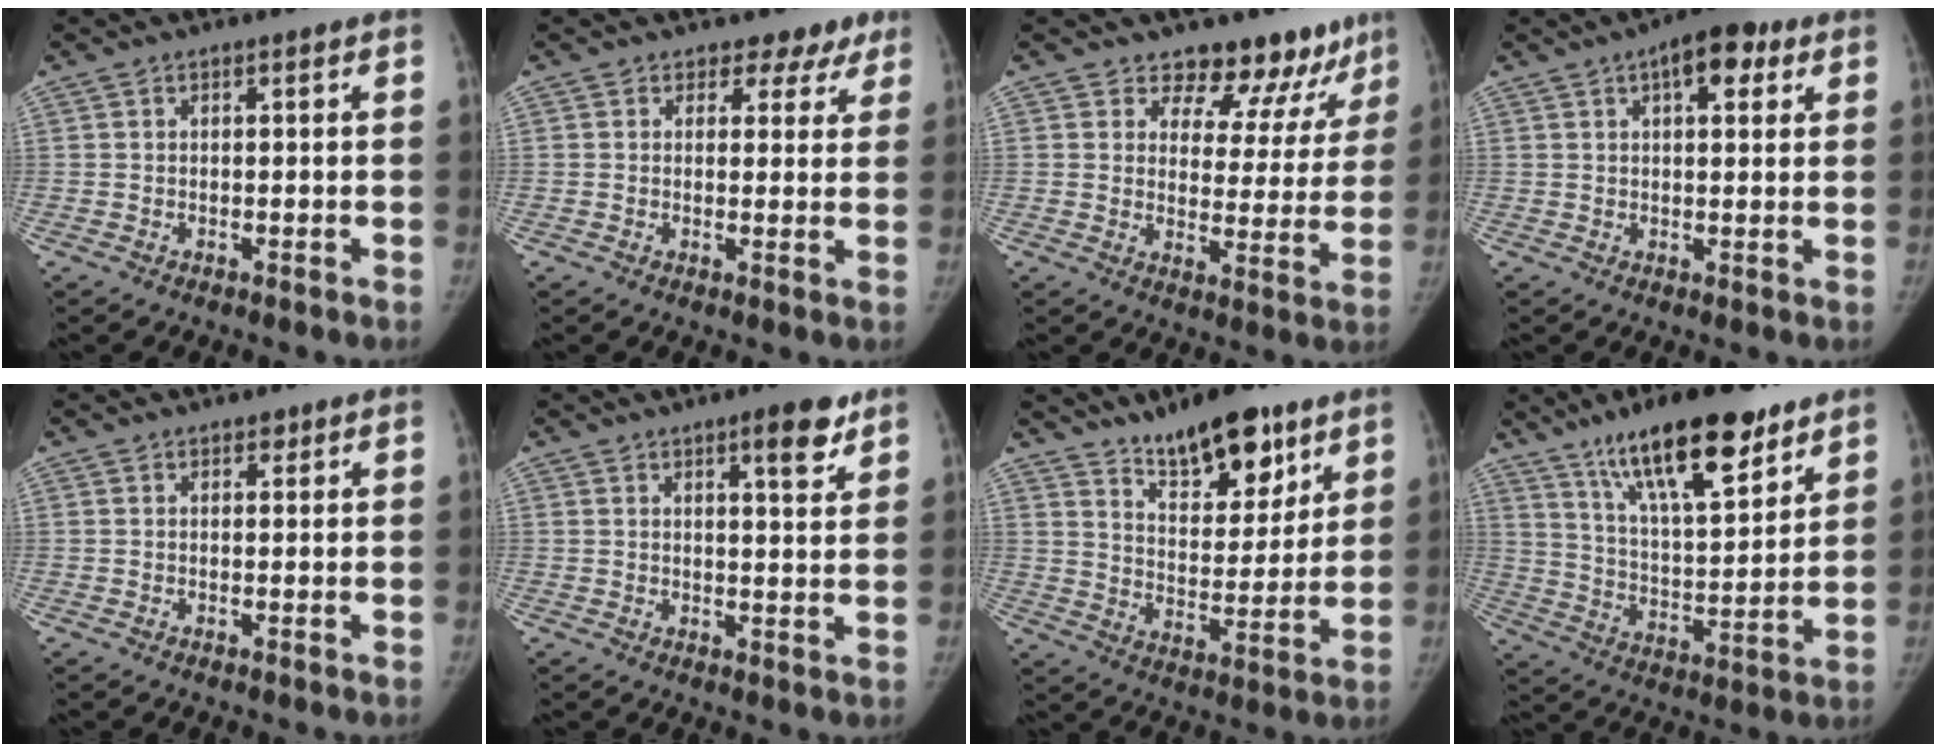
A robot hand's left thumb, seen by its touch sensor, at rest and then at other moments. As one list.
[{"total": 5.2, "force": [3.8, 3.5, 0.4], "torque": [0.030, -0.020, 0.031]}, {"total": 13.3, "force": [11.4, 6.2, 3.0], "torque": [0.020, -0.080, 0.131]}, {"total": 9.0, "force": [4.2, 4.1, 6.8], "torque": [-0.073, 0.001, 0.054]}, {"total": 1.2, "force": [0.8, 0.7, 0.5], "torque": [0.001, -0.004, 0.009]}, {"total": 6.6, "force": [4.1, 1.8, 4.8], "torque": [-0.053, -0.022, 0.053]}, {"total": 15.7, "force": [11.0, 6.4, 9.2], "torque": [-0.095, -0.069, 0.182]}, {"total": 21.0, "force": [13.6, 6.8, 14.5], "torque": [-0.208, -0.057, 0.230]}]